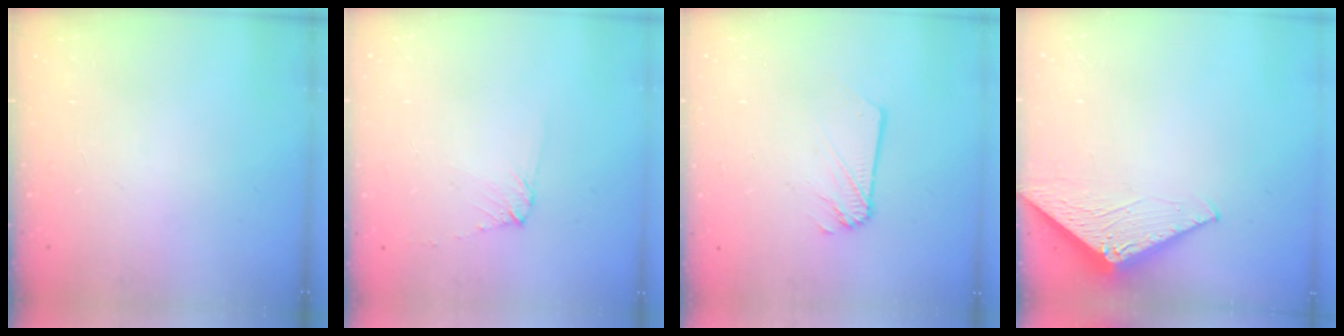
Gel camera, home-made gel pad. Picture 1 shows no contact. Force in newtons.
{"total": 5.1, "press": 5.1, "slide": 0.8}
{"total": 1.2, "press": 1.2, "slide": 0.1}
{"total": 3.1, "press": 3.1, "slide": 0.2}